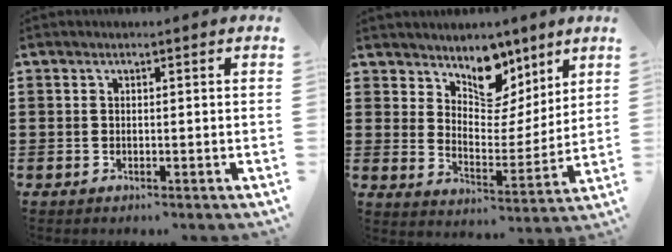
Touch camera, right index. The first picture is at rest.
{"total": 8.4, "force": [6.6, 4.6, 2.3], "torque": [-0.052, -0.043, 0.118]}